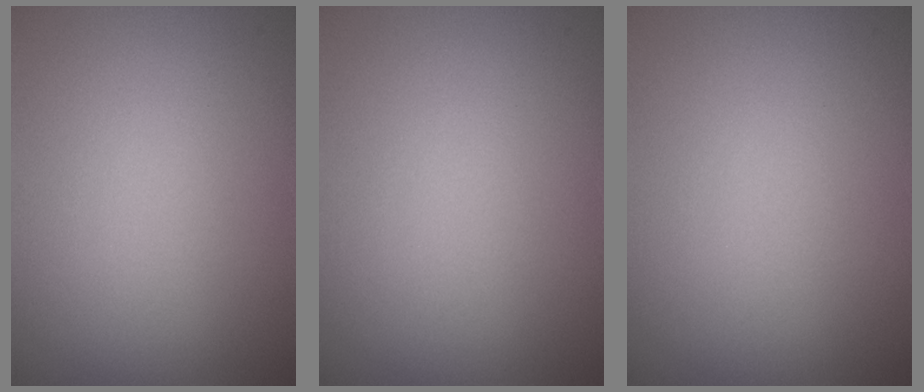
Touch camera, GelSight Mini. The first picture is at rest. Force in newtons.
{"total": 0.0}
{"total": 0.0}